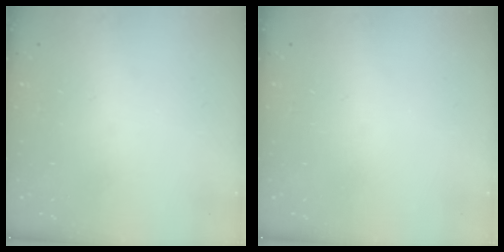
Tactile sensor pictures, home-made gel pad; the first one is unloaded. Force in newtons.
{"total": 0.0}